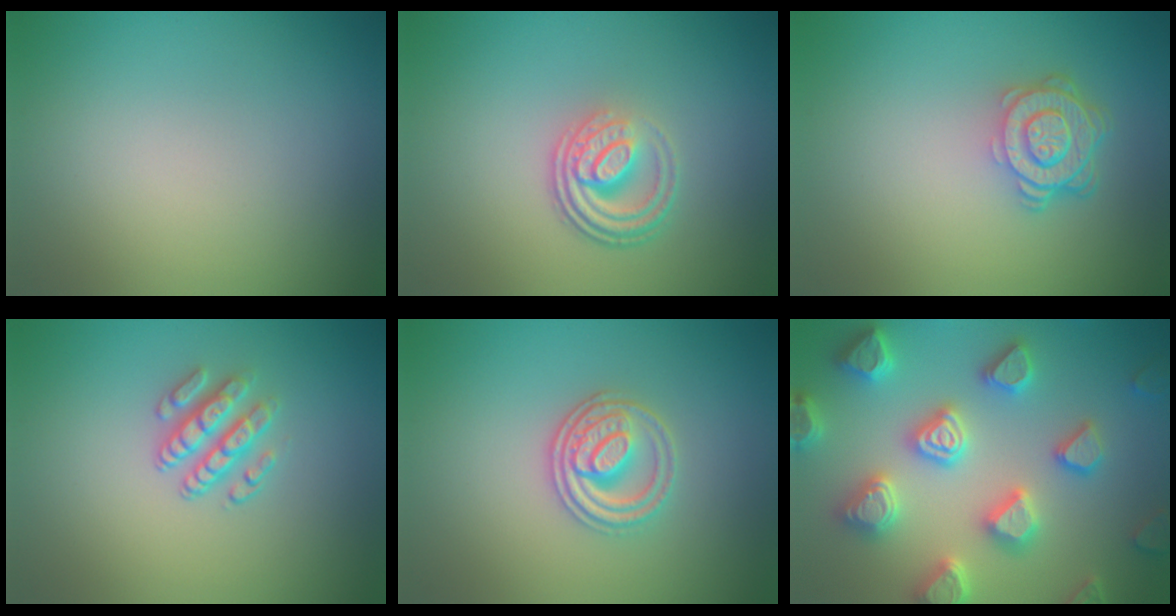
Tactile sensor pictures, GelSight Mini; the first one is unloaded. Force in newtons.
{"total": 3.9, "press": 2.7, "slide": 2.8}
{"total": 4.1, "press": 3.1, "slide": 2.8}
{"total": 2.9, "press": 2.4, "slide": 1.6}
{"total": 3.3, "press": 2.9, "slide": 1.6}
{"total": 7.4, "press": 7.3, "slide": 1.6}